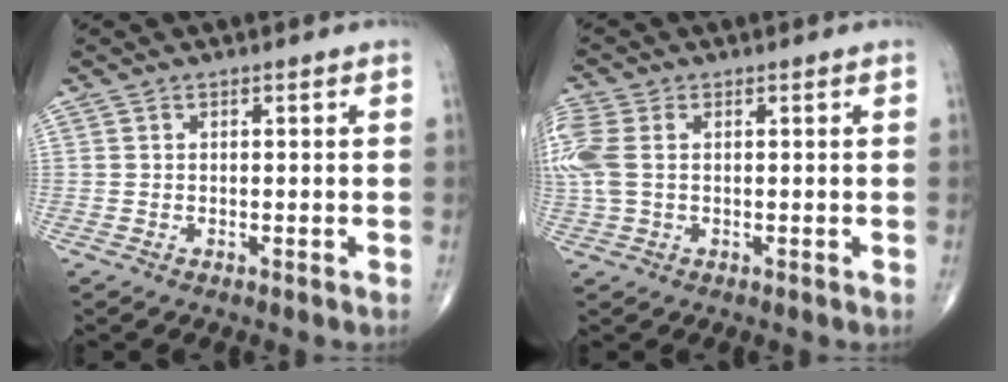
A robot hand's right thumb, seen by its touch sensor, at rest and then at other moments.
{"total": 7.6, "force": [1.0, 4.9, 5.7], "torque": [-0.181, 0.019, 0.024]}